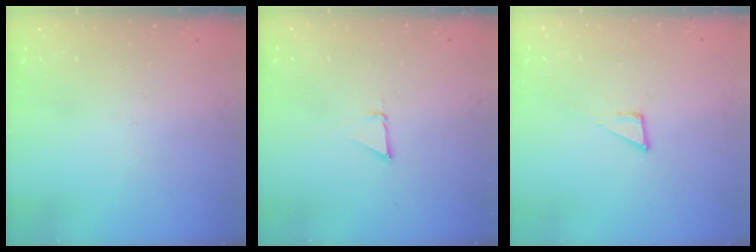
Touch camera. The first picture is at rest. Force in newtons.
{"total": 2.5, "press": 2.5, "slide": 0.1}
{"total": 5.1, "press": 5.0, "slide": 0.4}